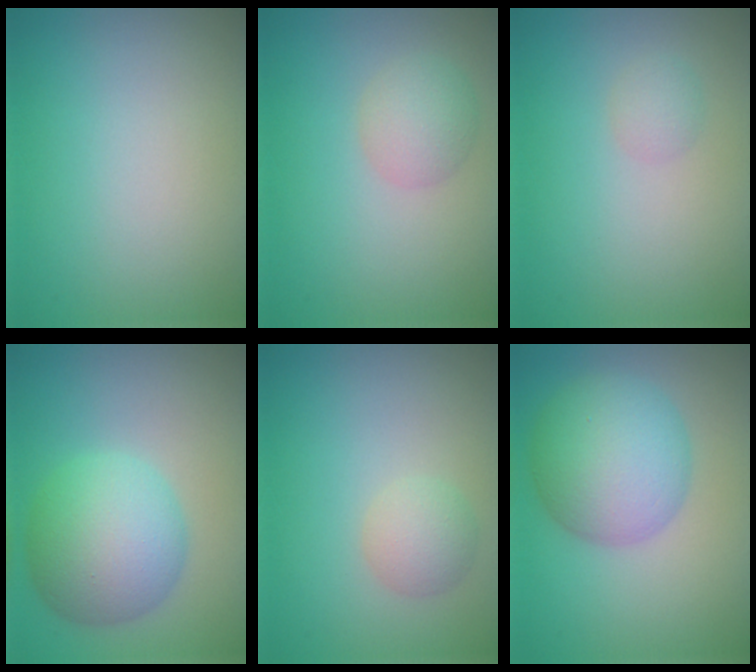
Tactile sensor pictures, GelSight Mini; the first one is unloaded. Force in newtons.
{"total": 2.5, "press": 2.5, "slide": 0.1}
{"total": 1.2, "press": 1.2, "slide": 0.0}
{"total": 7.7, "press": 7.7, "slide": 0.1}
{"total": 2.1, "press": 2.1, "slide": 0.1}
{"total": 7.4, "press": 7.4, "slide": 0.2}